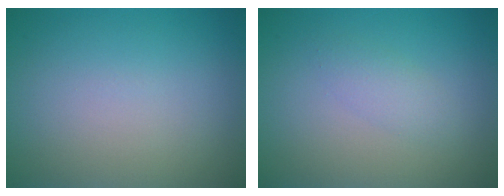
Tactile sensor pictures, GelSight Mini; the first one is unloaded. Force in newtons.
{"total": 1.5, "press": 1.5, "slide": 0.1}